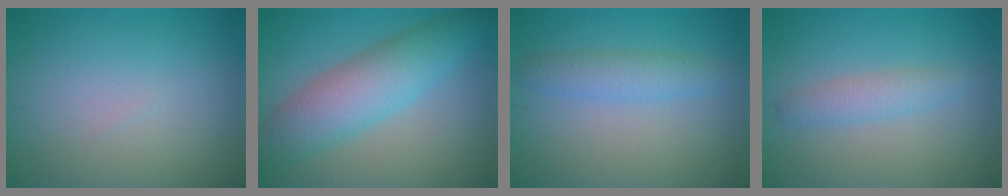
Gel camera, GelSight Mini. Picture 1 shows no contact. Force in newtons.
{"total": 6.6, "press": 6.6, "slide": 0.4}
{"total": 2.5, "press": 2.5, "slide": 0.1}
{"total": 2.1, "press": 2.1, "slide": 0.2}